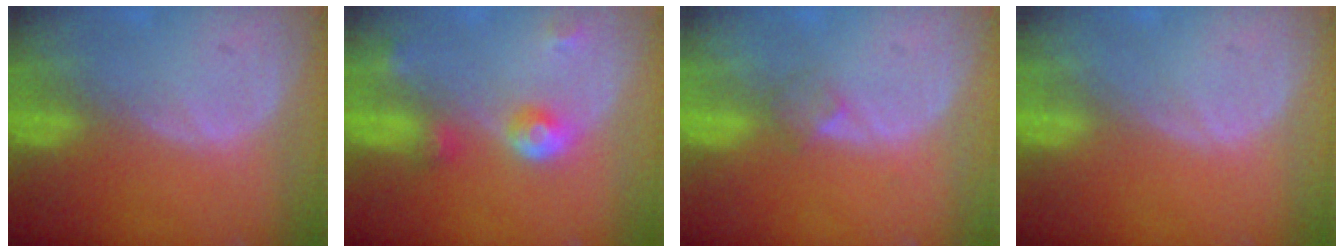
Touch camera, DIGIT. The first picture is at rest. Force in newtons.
{"total": 4.8, "press": 4.4, "slide": 2.0}
{"total": 2.1, "press": 1.8, "slide": 1.0}
{"total": 0.0}